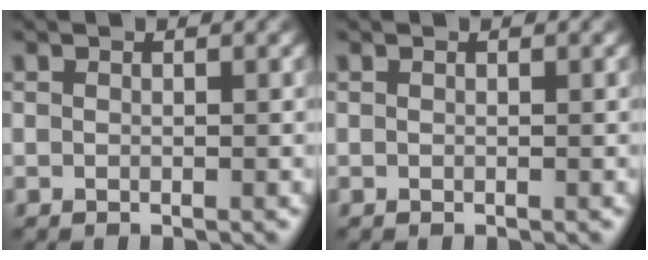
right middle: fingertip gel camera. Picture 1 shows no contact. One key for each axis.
{"total": 0.0}